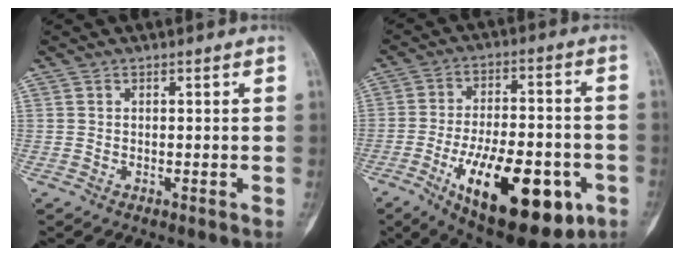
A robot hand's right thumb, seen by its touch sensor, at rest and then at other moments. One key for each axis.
{"total": 23.2, "fx": -9.1, "fy": 9.8, "fz": 18.9, "tx": -0.268, "ty": 0.019, "tz": -0.125}